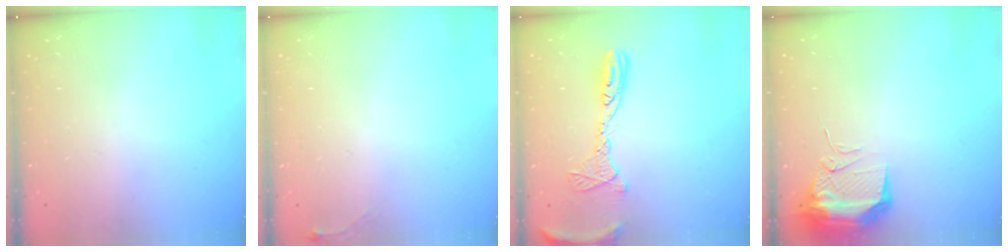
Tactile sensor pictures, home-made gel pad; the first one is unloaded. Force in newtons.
{"total": 4.0, "press": 3.9, "slide": 0.6}
{"total": 12.9, "press": 12.8, "slide": 1.2}
{"total": 11.4, "press": 11.2, "slide": 1.9}